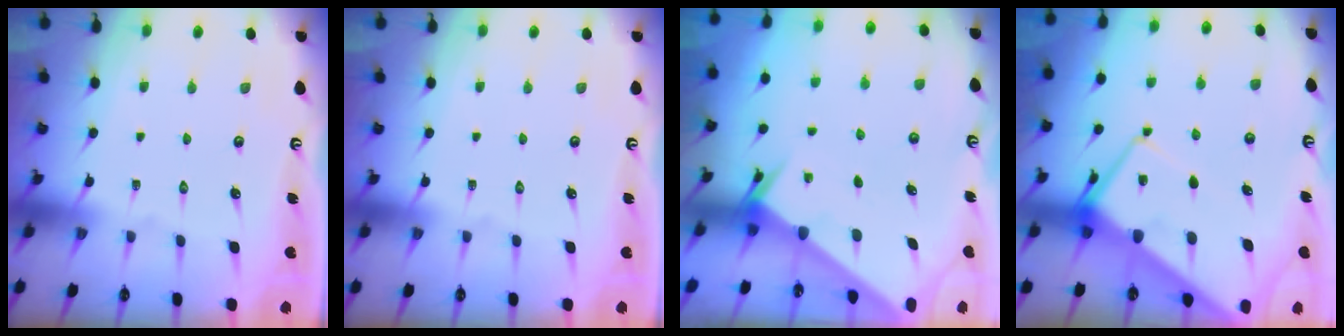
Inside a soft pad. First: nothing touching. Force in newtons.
{"total": 0.0}
{"total": 2.0, "press": 2.0, "slide": 0.1}
{"total": 10.4, "press": 10.3, "slide": 1.0}